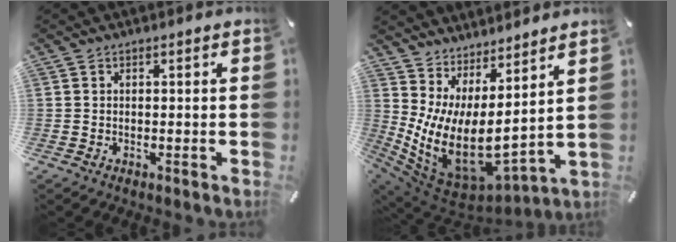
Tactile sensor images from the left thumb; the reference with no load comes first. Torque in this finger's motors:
{"motor_torque": [2.50, 2.50, 0.96, -0.78, 0.38]}